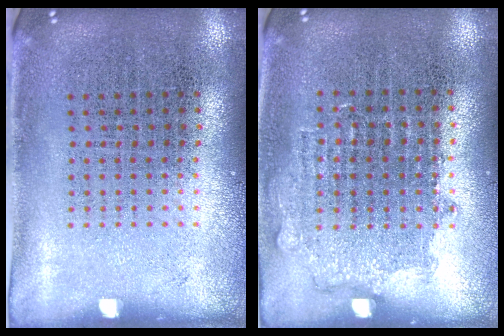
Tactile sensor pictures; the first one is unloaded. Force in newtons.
{"total": 0.8, "press": 0.7, "slide": 0.4}